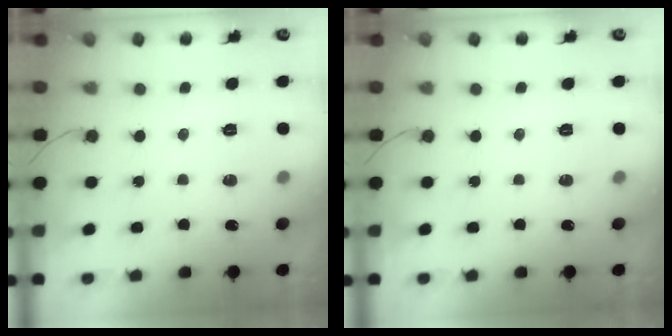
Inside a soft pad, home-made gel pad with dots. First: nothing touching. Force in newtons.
{"total": 0.0}